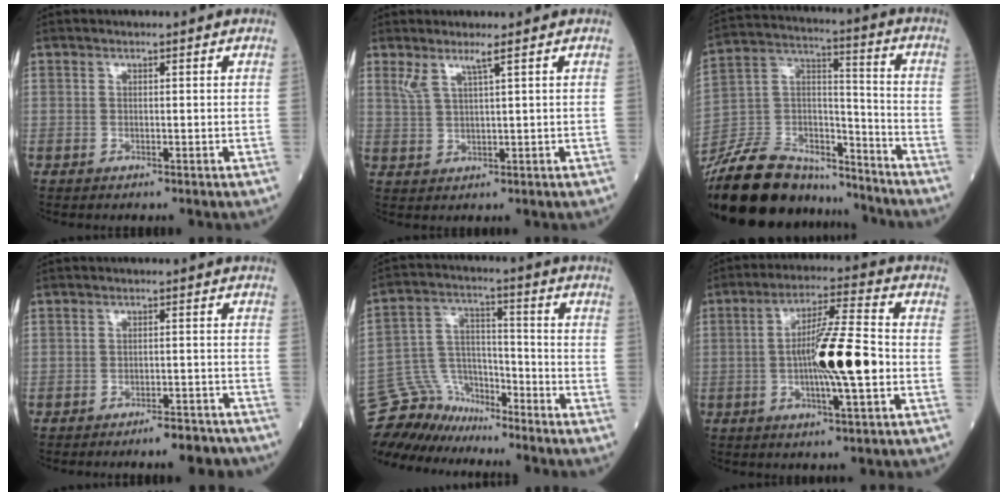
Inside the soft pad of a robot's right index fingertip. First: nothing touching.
{"total": 3.0, "force": [2.0, -0.3, 2.2], "torque": [-0.055, -0.001, 0.046]}
{"total": 23.4, "force": [-20.6, 7.5, 8.0], "torque": [-0.202, 0.011, -0.348]}
{"total": 4.7, "force": [-4.1, 1.3, 1.9], "torque": [-0.015, 0.005, -0.057]}
{"total": 13.0, "force": [-12.3, 4.0, 1.1], "torque": [-0.034, 0.036, -0.227]}
{"total": 12.4, "force": [-1.7, 1.0, 12.3], "torque": [-0.213, 0.005, -0.033]}